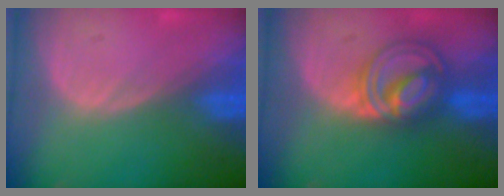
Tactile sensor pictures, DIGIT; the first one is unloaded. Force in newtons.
{"total": 6.8, "press": 6.8, "slide": 0.3}